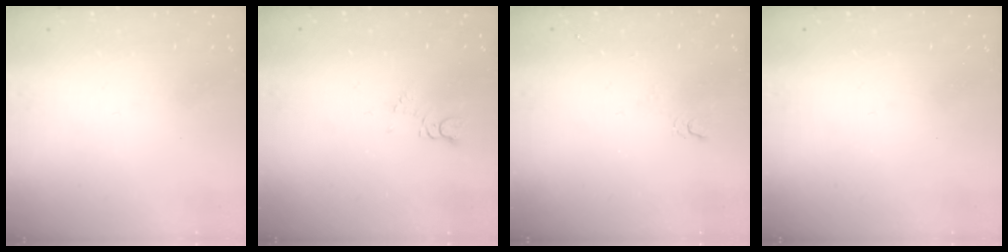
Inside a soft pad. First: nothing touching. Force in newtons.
{"total": 2.6, "press": 2.6, "slide": 0.4}
{"total": 2.7, "press": 2.6, "slide": 0.5}
{"total": 0.0}